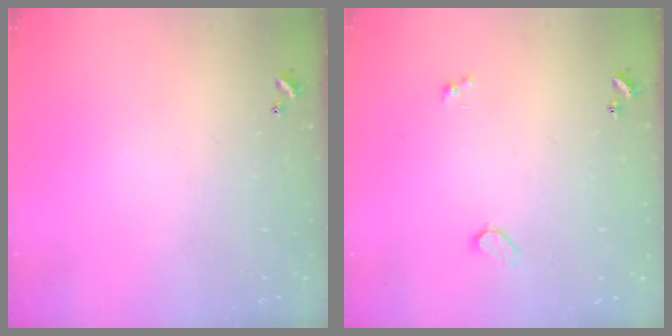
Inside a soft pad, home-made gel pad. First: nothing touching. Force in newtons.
{"total": 1.5, "press": 1.4, "slide": 0.6}